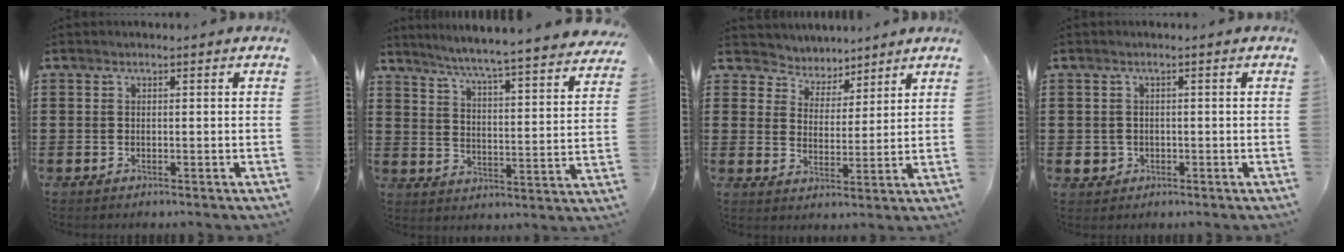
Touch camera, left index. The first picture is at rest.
{"total": 5.2, "force": [4.8, -1.1, 1.7], "torque": [-0.057, -0.044, 0.072]}
{"total": 4.2, "force": [3.8, 1.7, -0.7], "torque": [-0.015, -0.020, 0.066]}
{"total": 1.5, "force": [-0.3, 1.4, 0.4], "torque": [-0.014, 0.003, -0.008]}